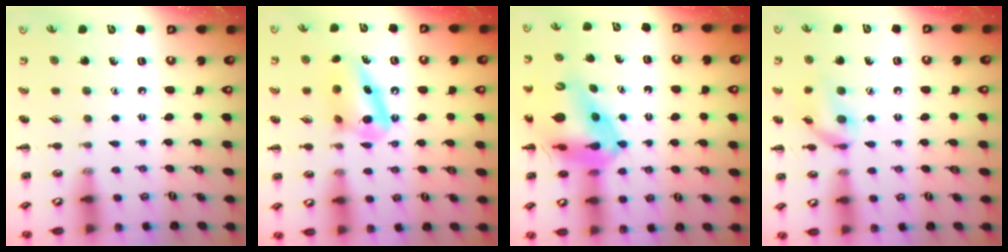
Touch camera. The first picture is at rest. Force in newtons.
{"total": 10.7, "press": 10.6, "slide": 1.2}
{"total": 15.7, "press": 15.1, "slide": 4.4}
{"total": 11.6, "press": 11.5, "slide": 1.7}